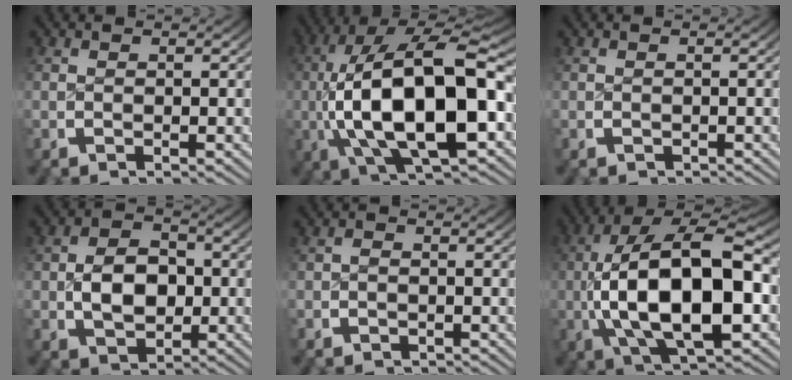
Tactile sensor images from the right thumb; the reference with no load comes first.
{"total": 17.9, "force": [-1.5, 9.8, 14.9], "torque": [-0.310, -0.052, 0.006]}
{"total": 0.6, "force": [0.0, -0.1, -0.6], "torque": [0.010, 0.002, -0.001]}
{"total": 5.2, "force": [-0.6, 4.0, 3.3], "torque": [-0.068, -0.013, 0.003]}
{"total": 0.7, "force": [-0.5, 0.2, -0.4], "torque": [0.004, 0.002, -0.011]}
{"total": 15.8, "force": [-1.1, 8.8, 13.1], "torque": [-0.275, -0.046, 0.006]}